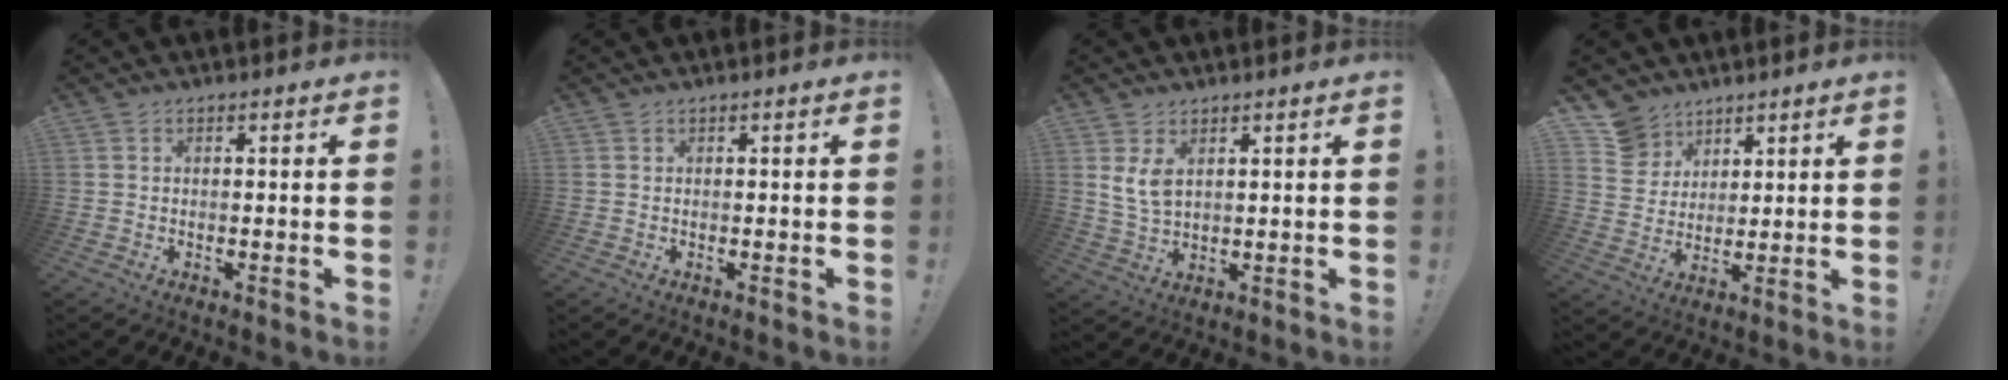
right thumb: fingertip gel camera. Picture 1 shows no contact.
{"total": 0.0}
{"total": 6.3, "force": [2.9, 3.4, 4.4], "torque": [-0.093, -0.016, 0.052]}
{"total": 9.3, "force": [6.5, 6.6, 1.4], "torque": [-0.025, -0.046, 0.130]}